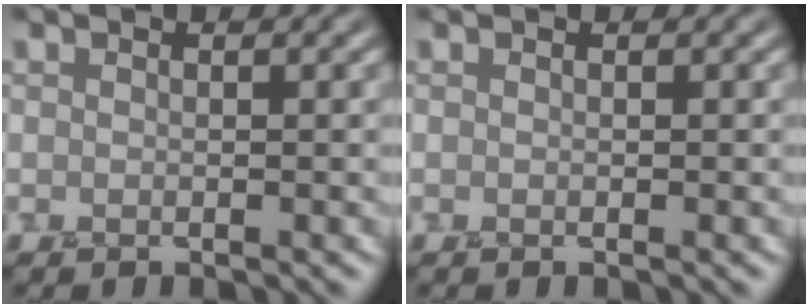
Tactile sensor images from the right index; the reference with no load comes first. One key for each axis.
{"total": 0.0}